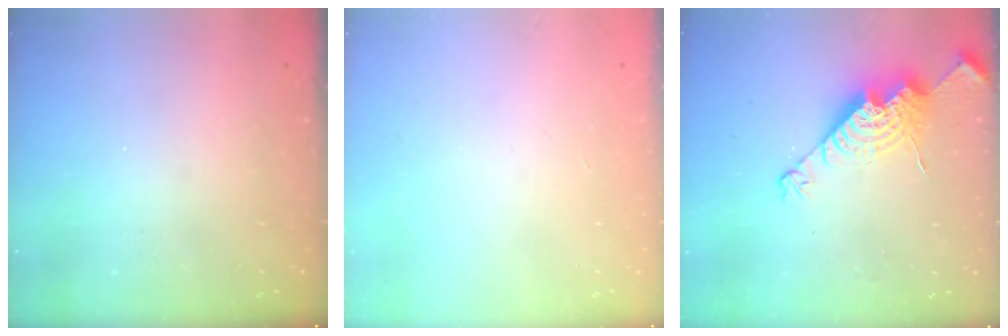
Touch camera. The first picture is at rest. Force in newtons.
{"total": 0.0}
{"total": 14.7, "press": 14.7, "slide": 1.2}